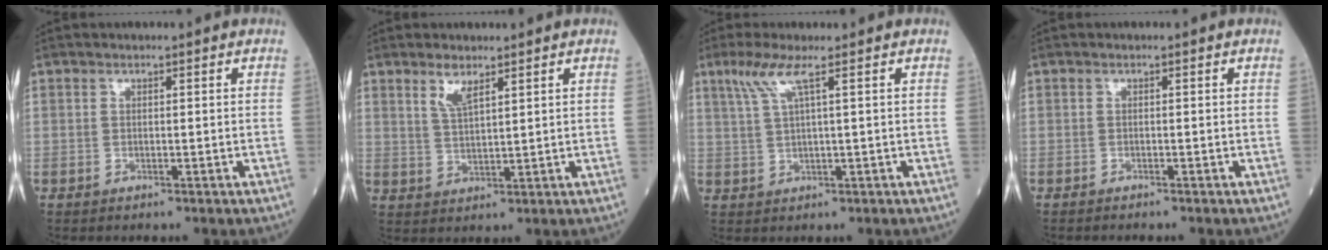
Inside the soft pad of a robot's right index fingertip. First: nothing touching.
{"total": 3.3, "force": [2.2, 0.7, 2.3], "torque": [-0.051, -0.001, 0.047]}
{"total": 4.0, "force": [2.1, -0.3, 3.4], "torque": [-0.082, 0.009, 0.048]}
{"total": 1.5, "force": [-1.4, -0.1, 0.6], "torque": [-0.009, 0.000, -0.016]}